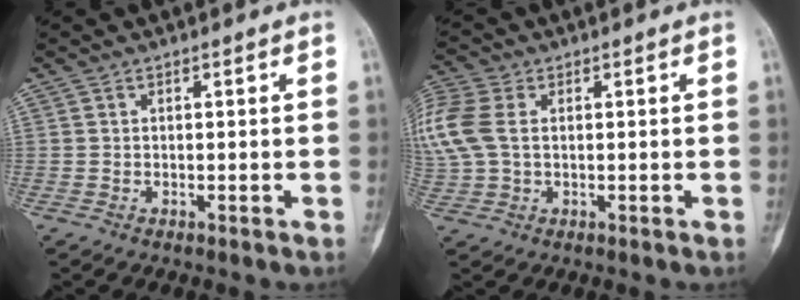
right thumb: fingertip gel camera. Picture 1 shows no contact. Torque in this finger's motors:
{"motor_torque": [0.72, 1.28, 1.01, 0.16, 0.12]}